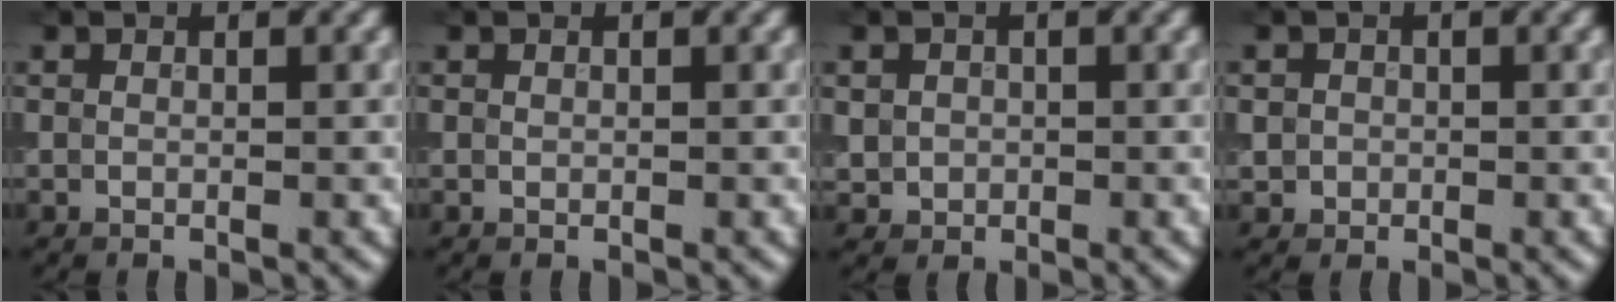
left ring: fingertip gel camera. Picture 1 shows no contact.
{"total": 0.0}
{"total": 1.5, "force": [0.0, 1.5, 0.3], "torque": [0.000, -0.006, 0.002]}
{"total": 1.2, "force": [0.0, 1.2, 0.1], "torque": [0.011, -0.004, 0.000]}